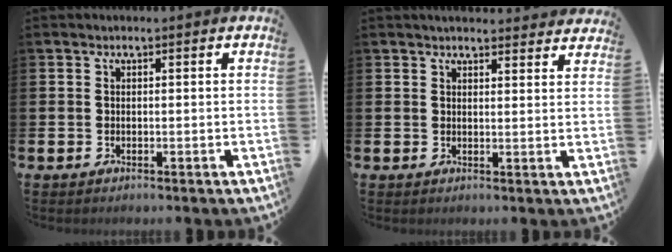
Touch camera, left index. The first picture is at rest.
{"total": 3.2, "force": [3.2, 0.4, 0.0], "torque": [-0.004, -0.016, 0.058]}